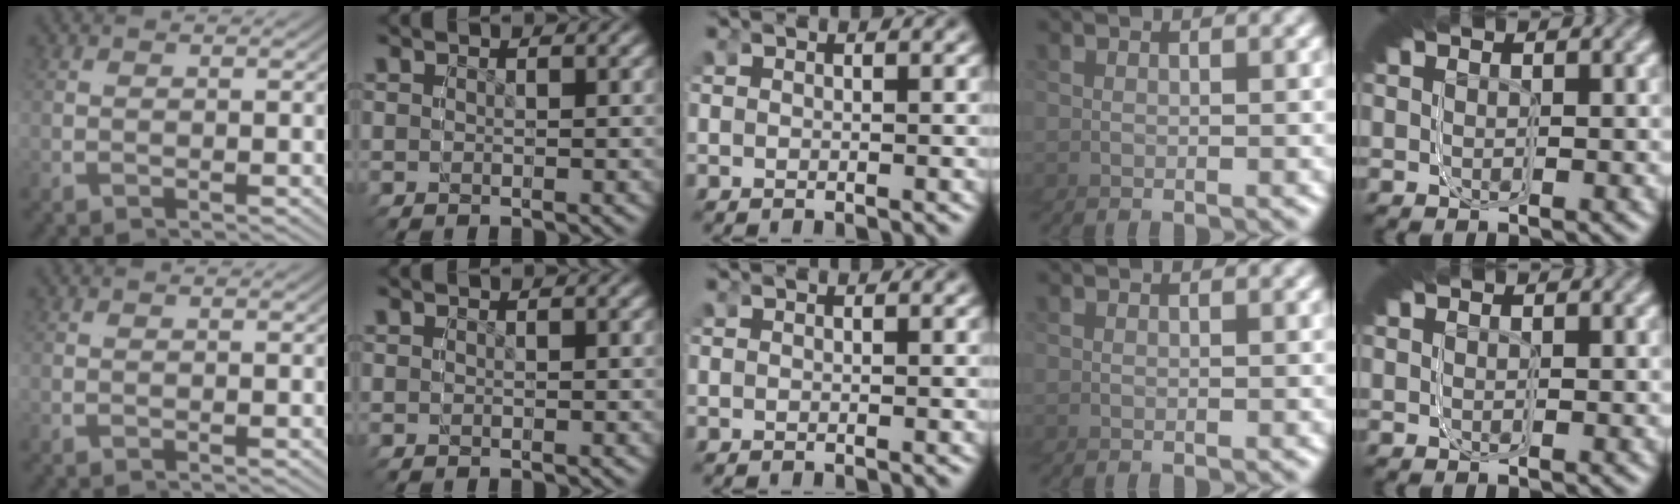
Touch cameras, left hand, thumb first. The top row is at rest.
{}